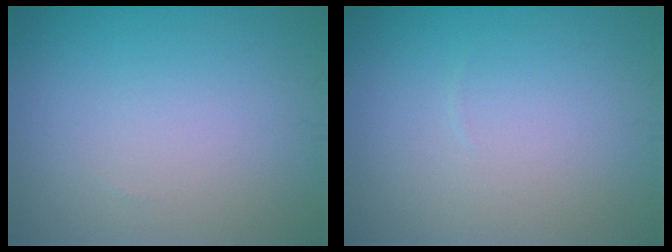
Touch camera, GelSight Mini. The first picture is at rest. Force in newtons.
{"total": 0.0}